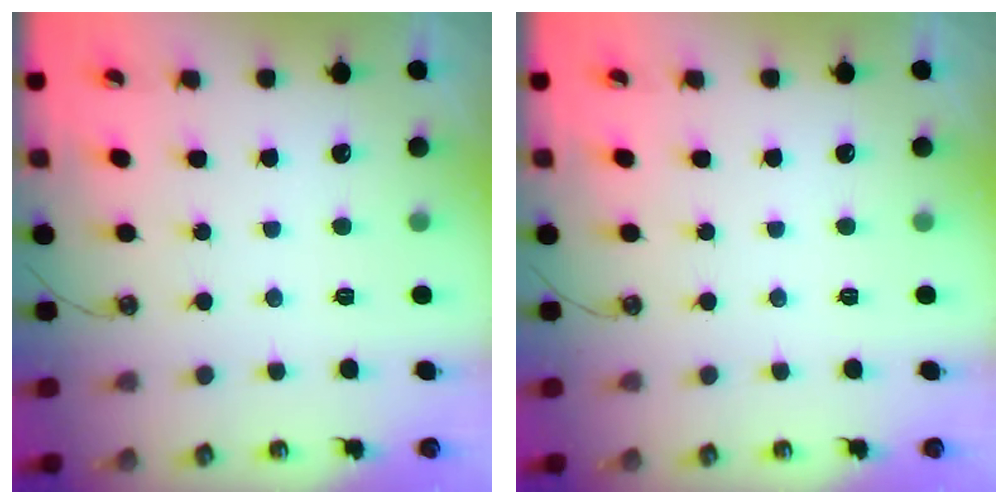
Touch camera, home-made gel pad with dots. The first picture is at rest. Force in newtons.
{"total": 0.0}